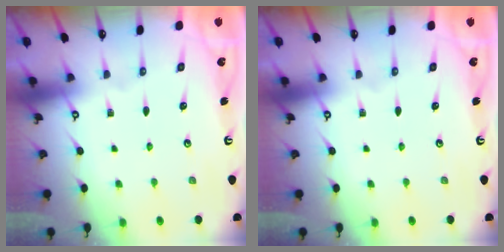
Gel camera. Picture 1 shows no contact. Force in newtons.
{"total": 0.0}